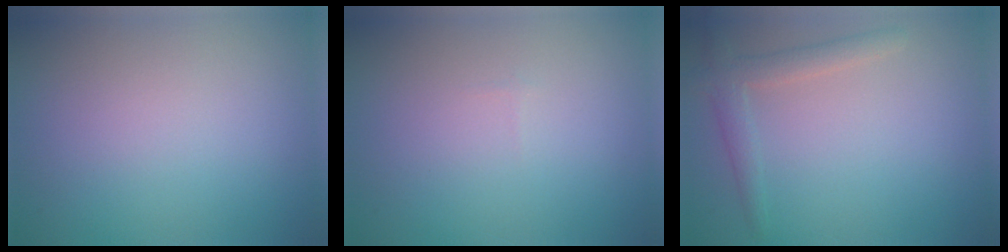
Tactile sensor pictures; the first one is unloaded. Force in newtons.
{"total": 0.0}
{"total": 2.4, "press": 2.4, "slide": 0.2}